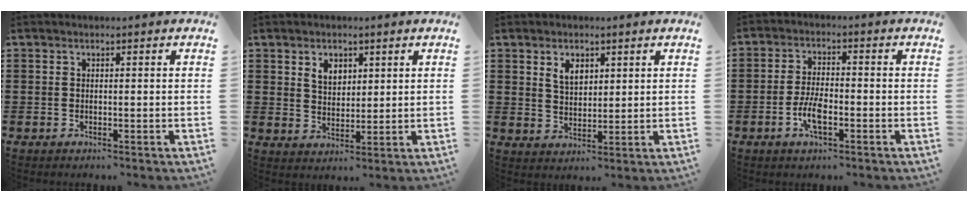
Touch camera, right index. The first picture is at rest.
{"total": 3.7, "force": [2.1, 2.5, 1.7], "torque": [-0.043, 0.011, 0.037]}
{"total": 3.8, "force": [2.1, 2.3, 2.1], "torque": [-0.049, 0.009, 0.038]}
{"total": 4.9, "force": [-1.8, 1.9, 4.2], "torque": [-0.099, -0.002, -0.041]}